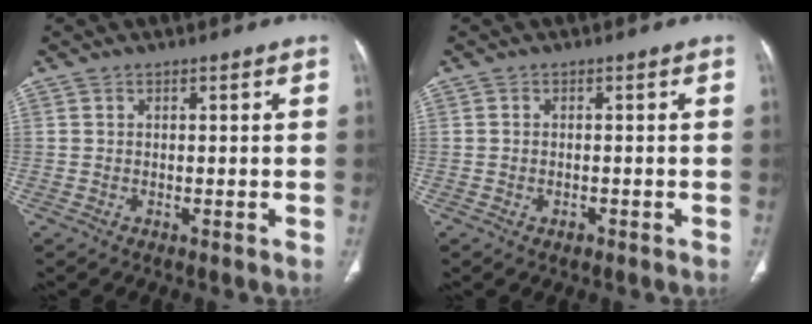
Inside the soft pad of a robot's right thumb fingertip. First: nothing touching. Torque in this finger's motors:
{"motor_torque": [-0.30, 0.08, 0.05, 0.51, 0.01]}